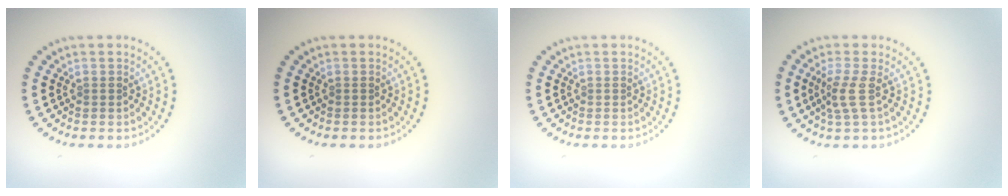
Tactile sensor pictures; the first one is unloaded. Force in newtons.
{"total": 0.0}
{"total": 0.0}
{"total": 2.3, "press": 1.6, "slide": 1.6}